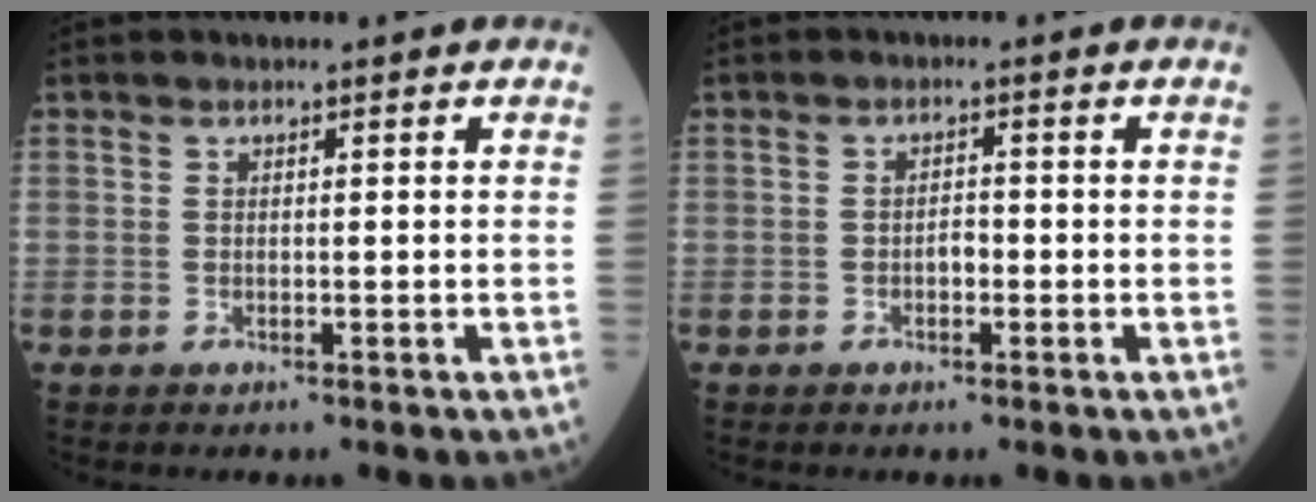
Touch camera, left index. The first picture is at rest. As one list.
[{"total": 1.6, "force": [-0.6, 0.8, 1.3], "torque": [-0.018, 0.004, -0.011]}]